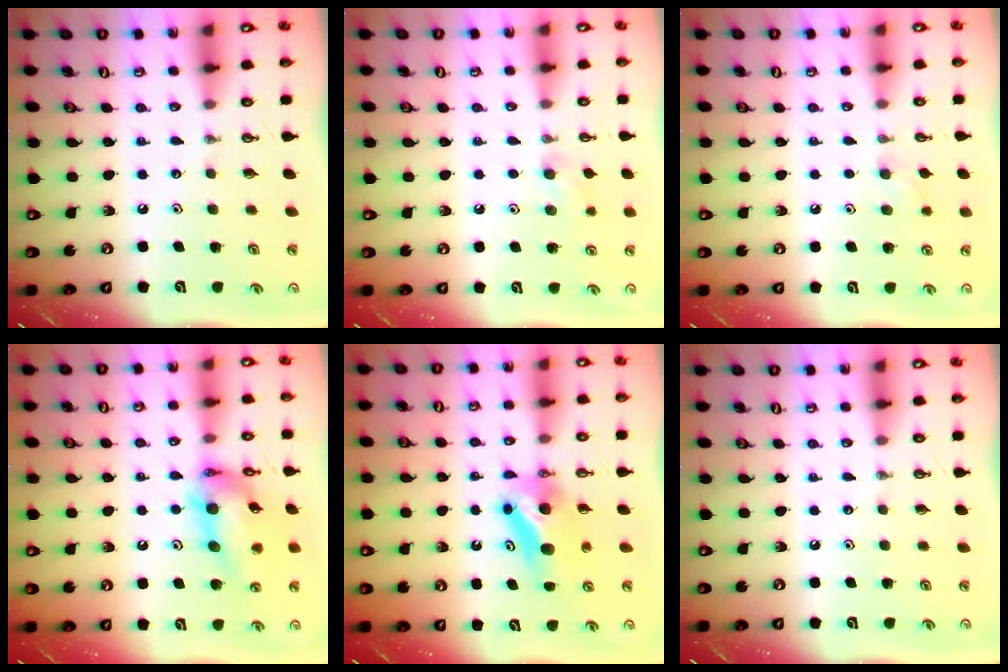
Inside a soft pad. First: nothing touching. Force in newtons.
{"total": 7.9, "press": 7.5, "slide": 2.5}
{"total": 5.3, "press": 5.1, "slide": 1.4}
{"total": 15.6, "press": 15.5, "slide": 1.2}
{"total": 9.2, "press": 8.9, "slide": 2.0}
{"total": 0.0}